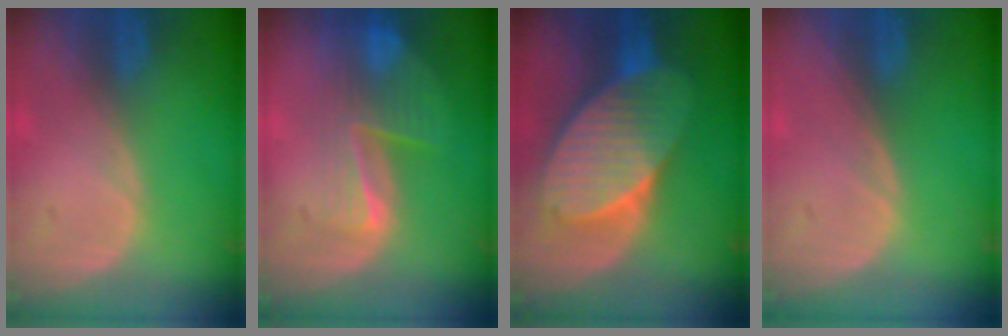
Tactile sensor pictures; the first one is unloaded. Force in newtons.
{"total": 8.4, "press": 7.2, "slide": 4.3}
{"total": 10.9, "press": 10.9, "slide": 0.7}
{"total": 0.0}